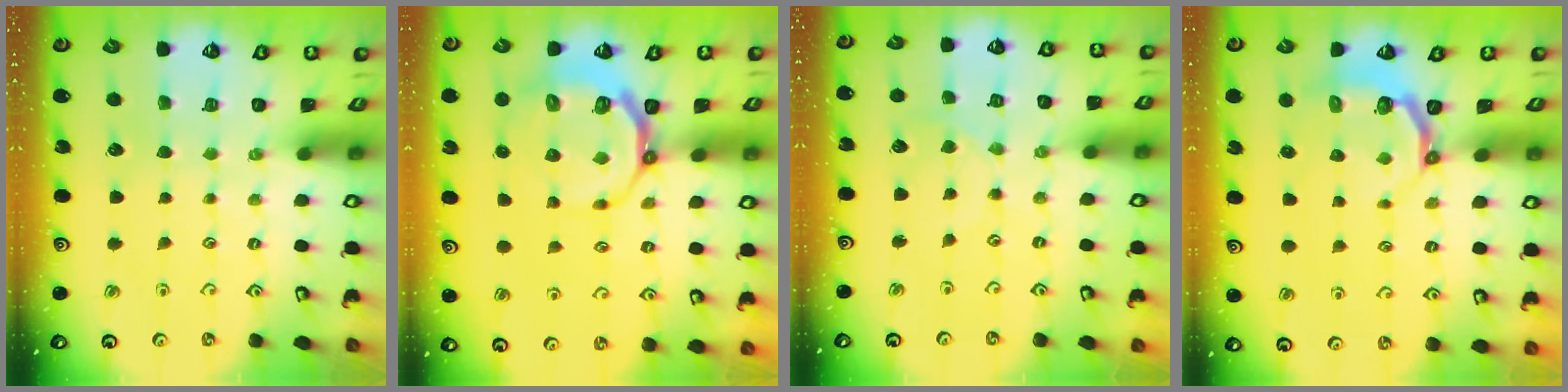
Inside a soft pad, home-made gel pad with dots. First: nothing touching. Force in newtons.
{"total": 8.1, "press": 7.4, "slide": 3.4}
{"total": 3.0, "press": 3.0, "slide": 0.4}
{"total": 4.4, "press": 3.5, "slide": 2.7}